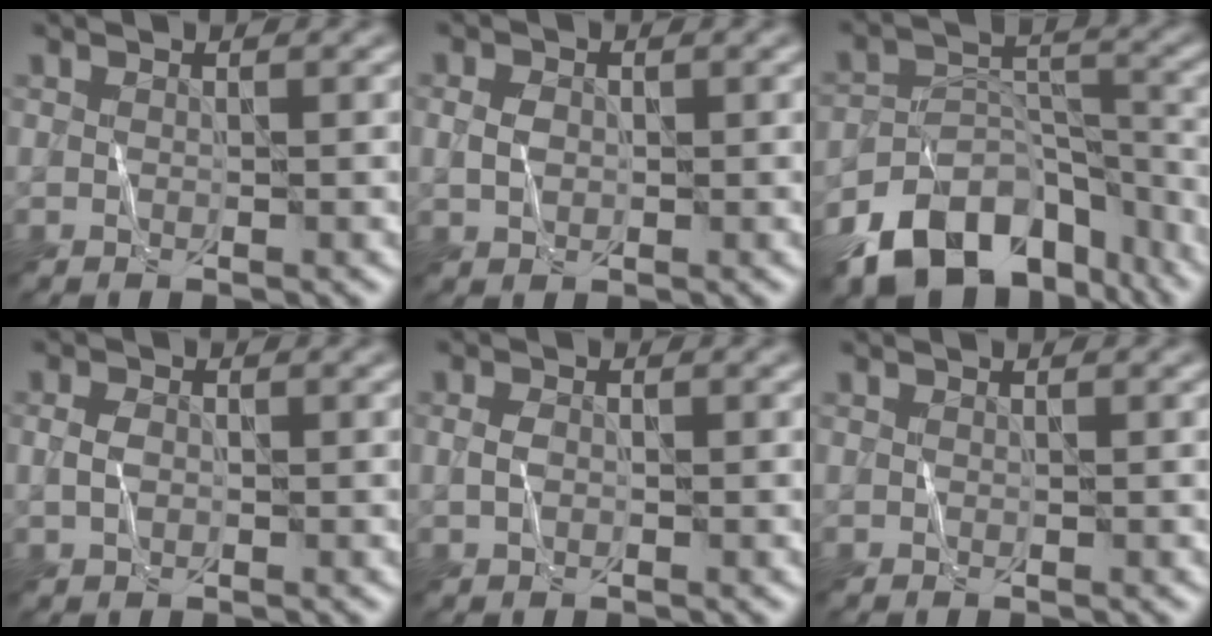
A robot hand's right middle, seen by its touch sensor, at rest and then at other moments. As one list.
[{"total": 1.7, "force": [0.3, 1.3, 1.0], "torque": [-0.021, 0.002, 0.003]}, {"total": 12.8, "force": [-9.1, 7.2, 5.3], "torque": [-0.092, 0.002, -0.143]}, {"total": 1.5, "force": [0.1, 1.1, 1.0], "torque": [-0.022, 0.002, 0.000]}, {"total": 1.1, "force": [0.1, 0.8, 0.8], "torque": [-0.019, 0.002, -0.002]}, {"total": 0.0}]